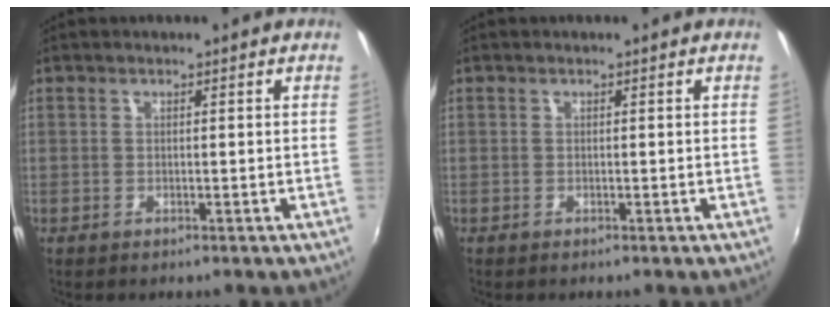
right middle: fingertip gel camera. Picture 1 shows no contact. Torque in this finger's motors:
{"motor_torque": [0.01, -0.01, -0.02, 0.01]}